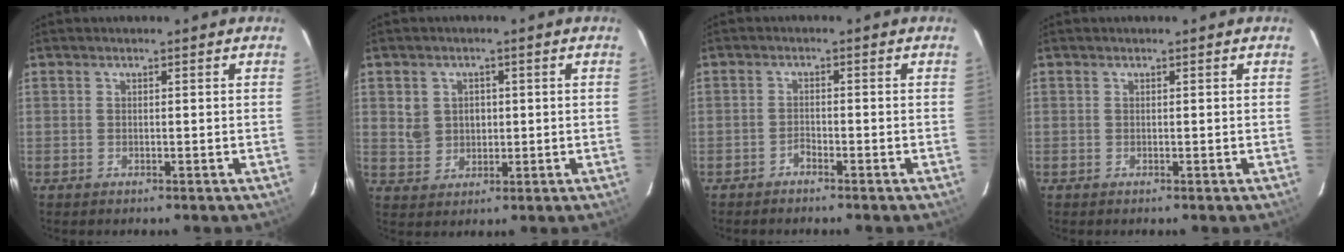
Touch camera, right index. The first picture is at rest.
{"total": 5.1, "force": [0.9, 4.6, 1.9], "torque": [-0.037, 0.010, 0.025]}
{"total": 1.3, "force": [-1.3, 0.3, 0.3], "torque": [-0.010, 0.003, -0.025]}
{"total": 0.0}